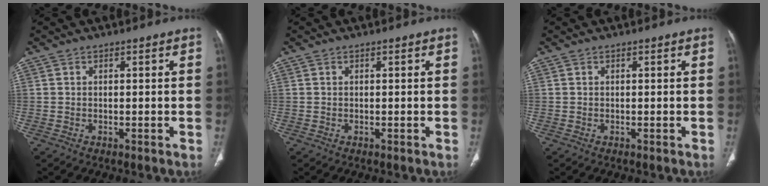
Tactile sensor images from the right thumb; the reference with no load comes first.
{"total": 0.0}
{"total": 0.0}